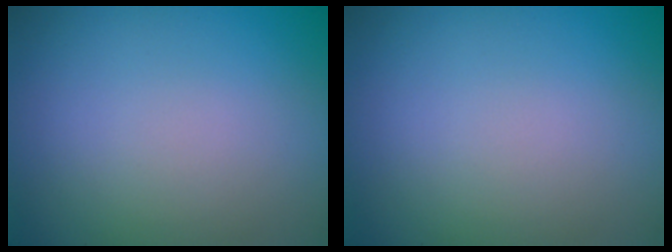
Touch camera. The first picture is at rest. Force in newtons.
{"total": 0.0}